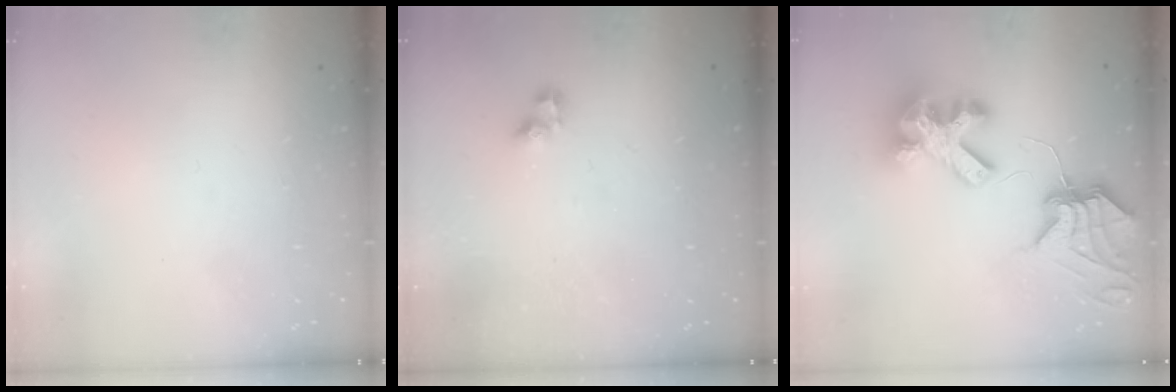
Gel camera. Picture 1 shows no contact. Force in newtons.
{"total": 4.2, "press": 4.1, "slide": 0.2}
{"total": 12.0, "press": 11.9, "slide": 1.3}